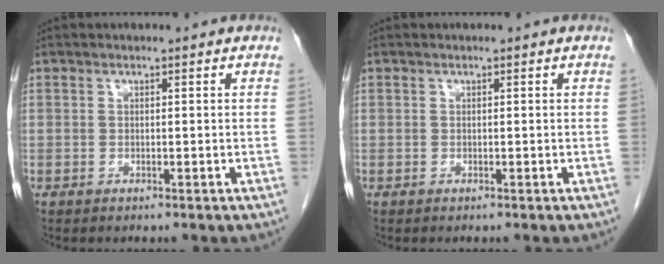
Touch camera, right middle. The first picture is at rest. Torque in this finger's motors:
{"motor_torque": [0.00, 0.00, 0.00, 0.00]}